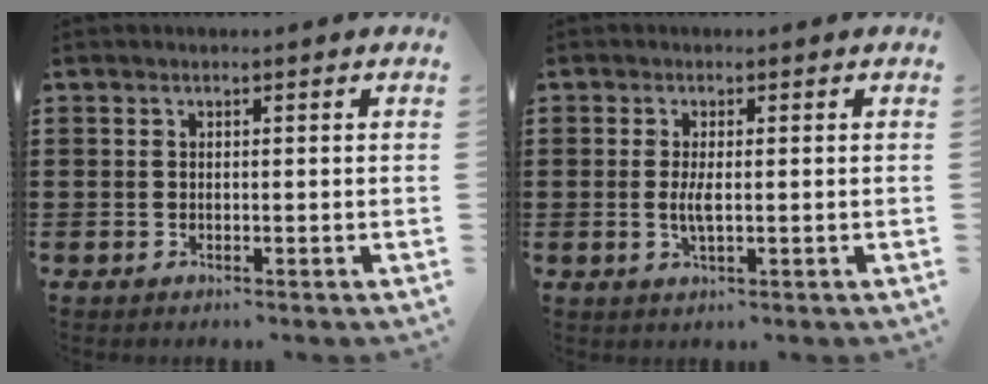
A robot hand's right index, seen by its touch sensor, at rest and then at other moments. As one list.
[{"total": 2.6, "force": [-0.2, 0.7, 2.6], "torque": [-0.054, -0.006, -0.005]}]